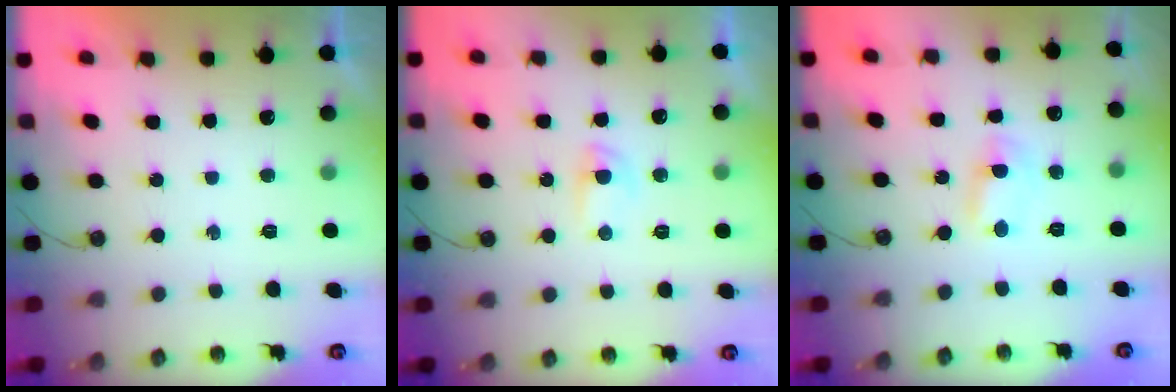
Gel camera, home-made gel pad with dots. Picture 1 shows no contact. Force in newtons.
{"total": 2.7, "press": 2.6, "slide": 0.4}
{"total": 1.5, "press": 1.5, "slide": 0.2}